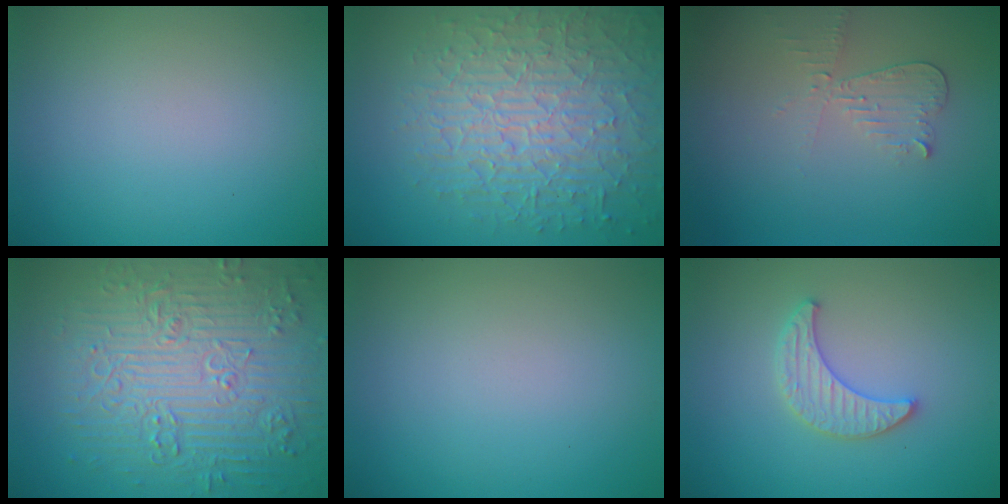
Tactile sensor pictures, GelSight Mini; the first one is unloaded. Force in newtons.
{"total": 8.8, "press": 6.0, "slide": 6.4}
{"total": 2.2, "press": 2.2, "slide": 0.2}
{"total": 9.1, "press": 6.6, "slide": 6.3}
{"total": 0.0}
{"total": 2.9, "press": 2.9, "slide": 0.7}